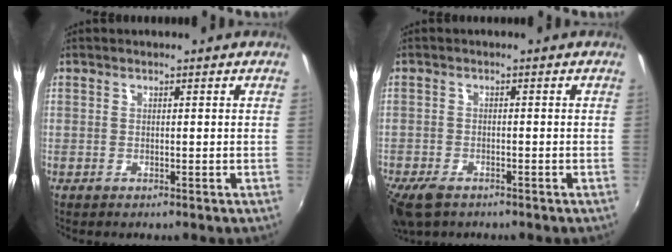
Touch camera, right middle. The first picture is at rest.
{"total": 6.6, "force": [-4.8, 3.0, 3.4], "torque": [-0.092, -0.026, -0.092]}